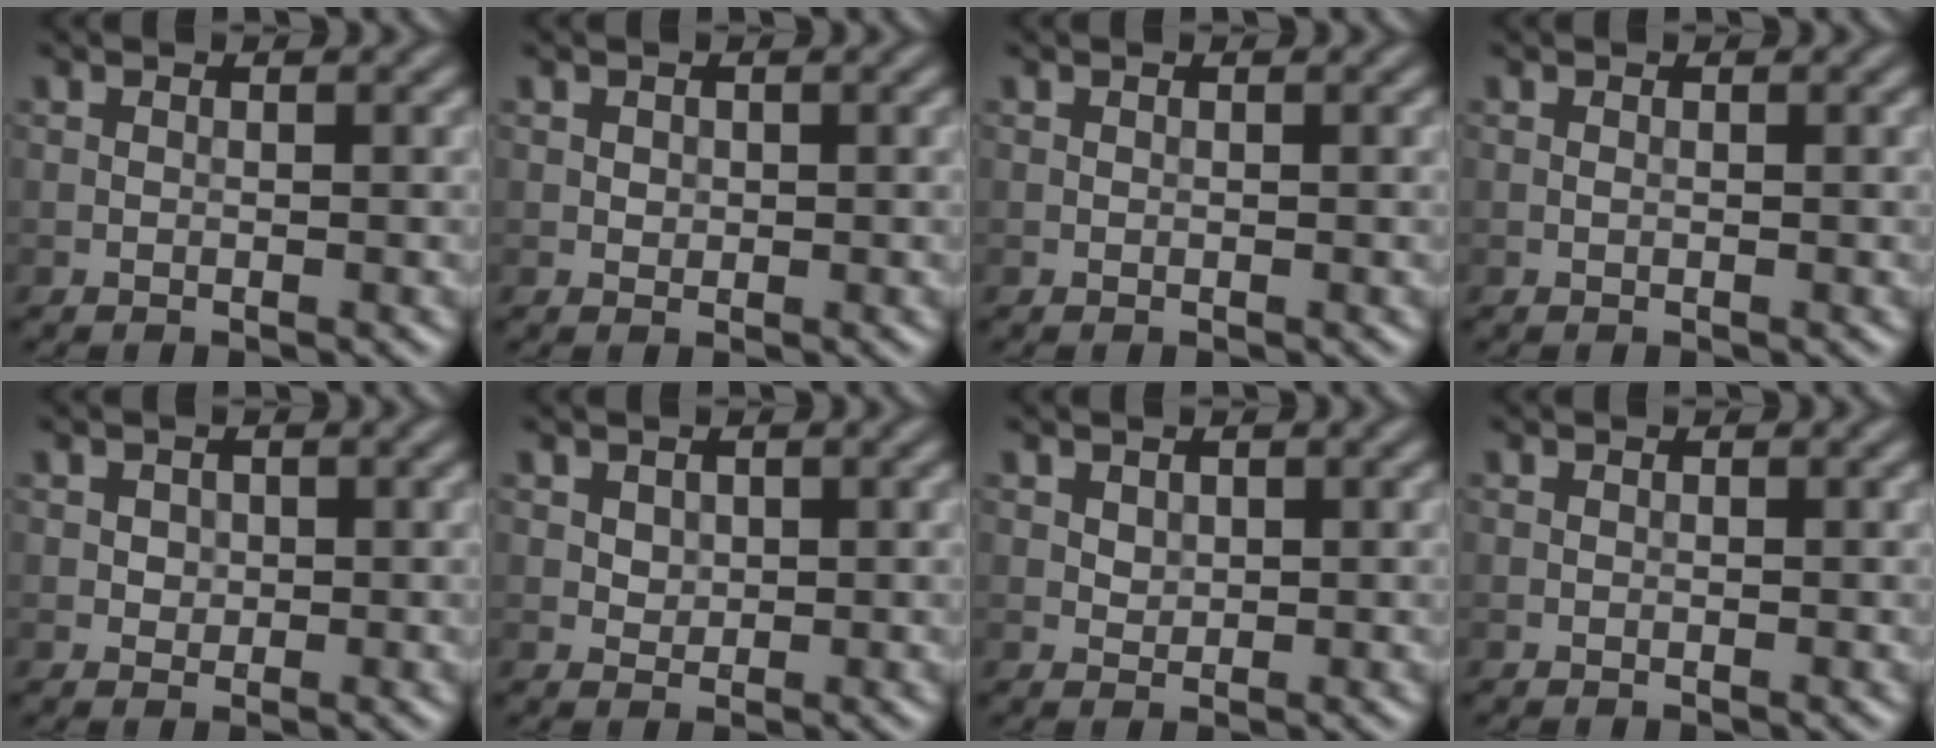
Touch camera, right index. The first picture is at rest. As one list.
[{"total": 0.6, "force": [0.2, 0.5, 0.2], "torque": [-0.002, -0.003, 0.005]}, {"total": 0.0}, {"total": 0.0}, {"total": 0.9, "force": [0.2, 0.8, 0.3], "torque": [-0.002, -0.003, 0.006]}, {"total": 1.2, "force": [0.5, 1.0, 0.4], "torque": [-0.008, -0.004, 0.014]}, {"total": 0.8, "force": [0.4, 0.7, 0.3], "torque": [-0.007, -0.003, 0.012]}, {"total": 0.0}]